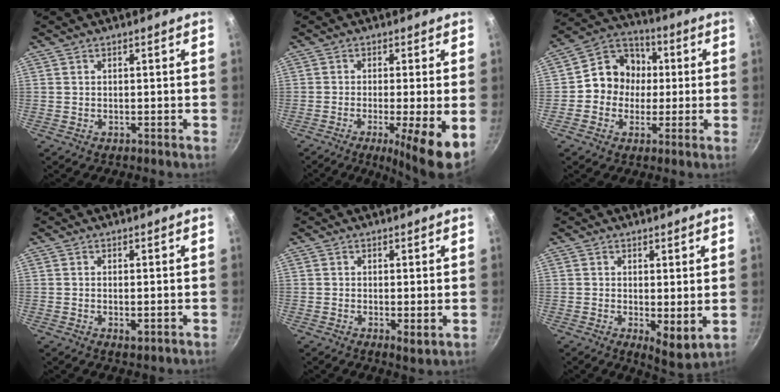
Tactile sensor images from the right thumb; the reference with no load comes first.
{"total": 9.7, "force": [-2.7, 1.1, 9.2], "torque": [-0.141, -0.004, -0.041]}
{"total": 11.0, "force": [0.1, 10.0, 4.6], "torque": [-0.031, 0.024, -0.021]}
{"total": 1.7, "force": [-0.2, 0.7, 1.5], "torque": [-0.027, -0.006, -0.003]}
{"total": 2.6, "force": [0.3, 1.0, 2.4], "torque": [-0.035, -0.014, 0.003]}
{"total": 6.4, "force": [0.6, 2.6, 5.8], "torque": [-0.074, -0.025, 0.014]}